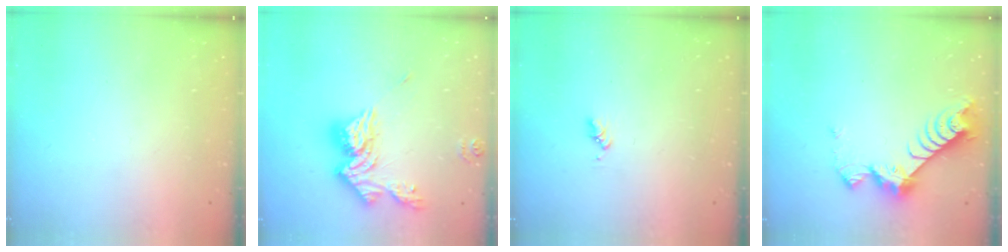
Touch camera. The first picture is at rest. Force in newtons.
{"total": 14.4, "press": 14.4, "slide": 1.5}
{"total": 1.6, "press": 1.6, "slide": 0.3}
{"total": 8.2, "press": 8.2, "slide": 0.5}